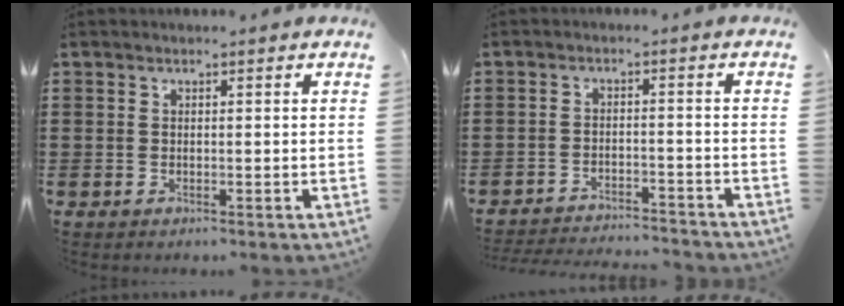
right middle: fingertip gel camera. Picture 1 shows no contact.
{"total": 3.4, "force": [-3.4, 0.0, 0.3], "torque": [-0.008, 0.003, -0.072]}